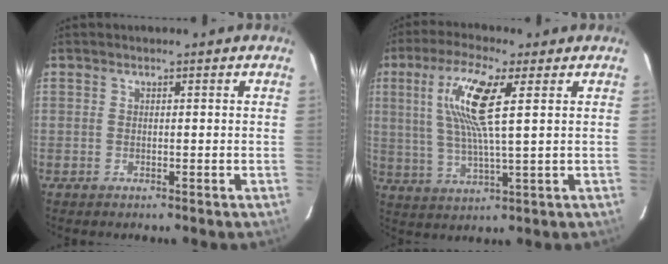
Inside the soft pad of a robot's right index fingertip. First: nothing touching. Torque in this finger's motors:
{"motor_torque": [1.25, 0.89, 0.48, 0.20]}